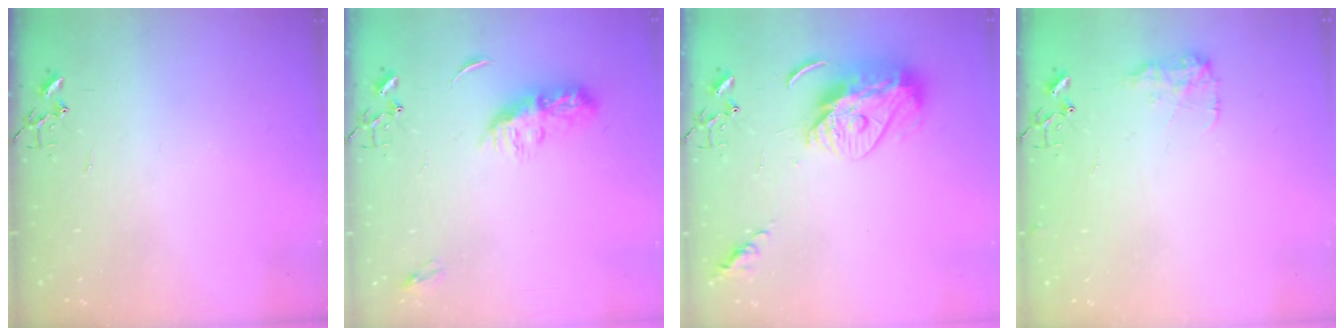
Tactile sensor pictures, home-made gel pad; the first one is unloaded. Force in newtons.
{"total": 8.3, "press": 8.3, "slide": 0.4}
{"total": 12.3, "press": 12.2, "slide": 1.1}
{"total": 8.7, "press": 8.6, "slide": 0.5}